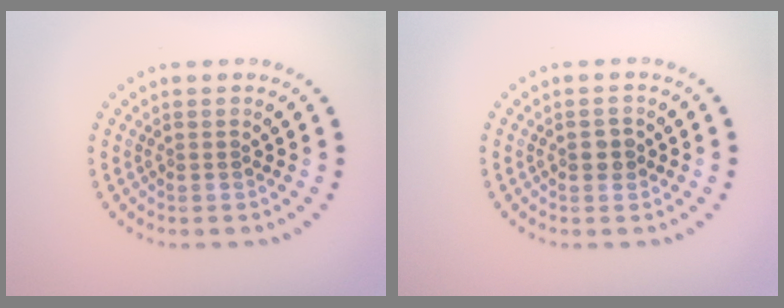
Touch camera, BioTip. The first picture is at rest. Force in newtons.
{"total": 1.5, "press": 1.5, "slide": 0.1}